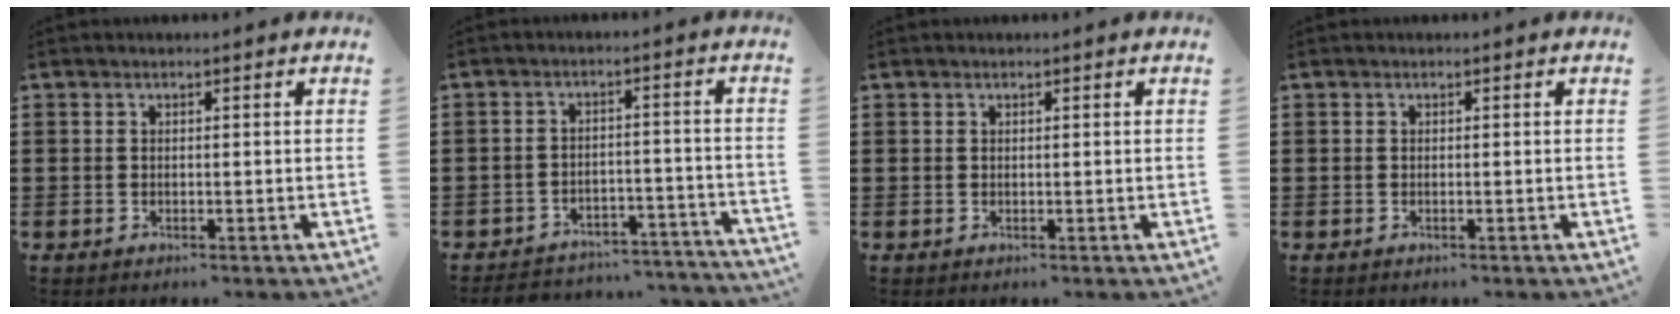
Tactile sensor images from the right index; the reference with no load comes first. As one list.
[{"total": 4.0, "force": [-3.9, 0.7, 0.5], "torque": [-0.013, 0.005, -0.082]}, {"total": 0.0}, {"total": 0.0}]